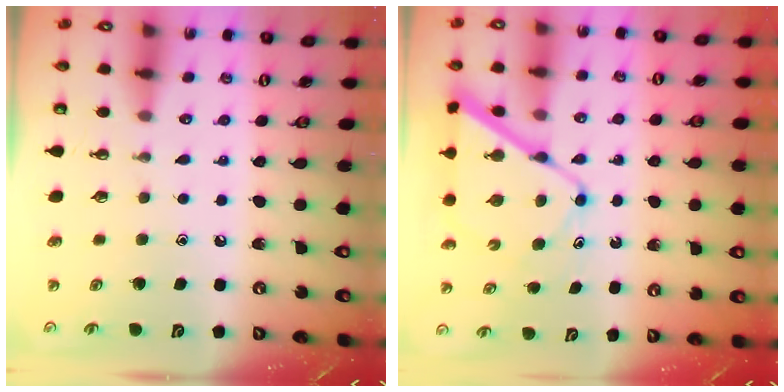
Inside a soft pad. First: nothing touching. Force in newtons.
{"total": 10.7, "press": 10.6, "slide": 1.0}